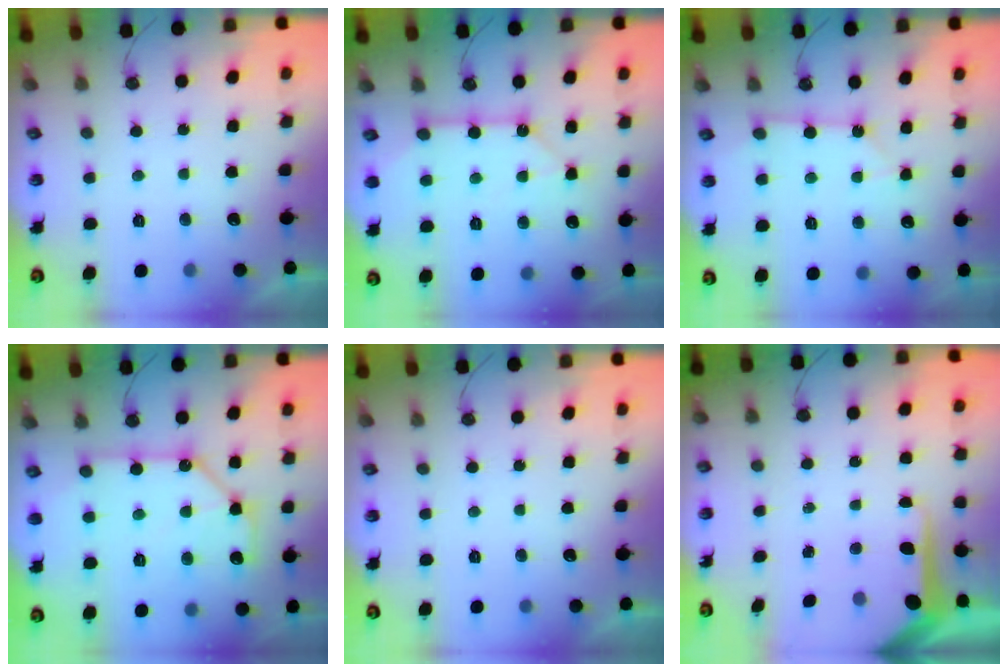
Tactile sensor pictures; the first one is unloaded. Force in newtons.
{"total": 11.6, "press": 11.5, "slide": 1.3}
{"total": 2.6, "press": 2.6, "slide": 0.3}
{"total": 12.3, "press": 12.2, "slide": 1.3}
{"total": 0.8, "press": 0.5, "slide": 0.6}
{"total": 8.1, "press": 8.1, "slide": 0.7}